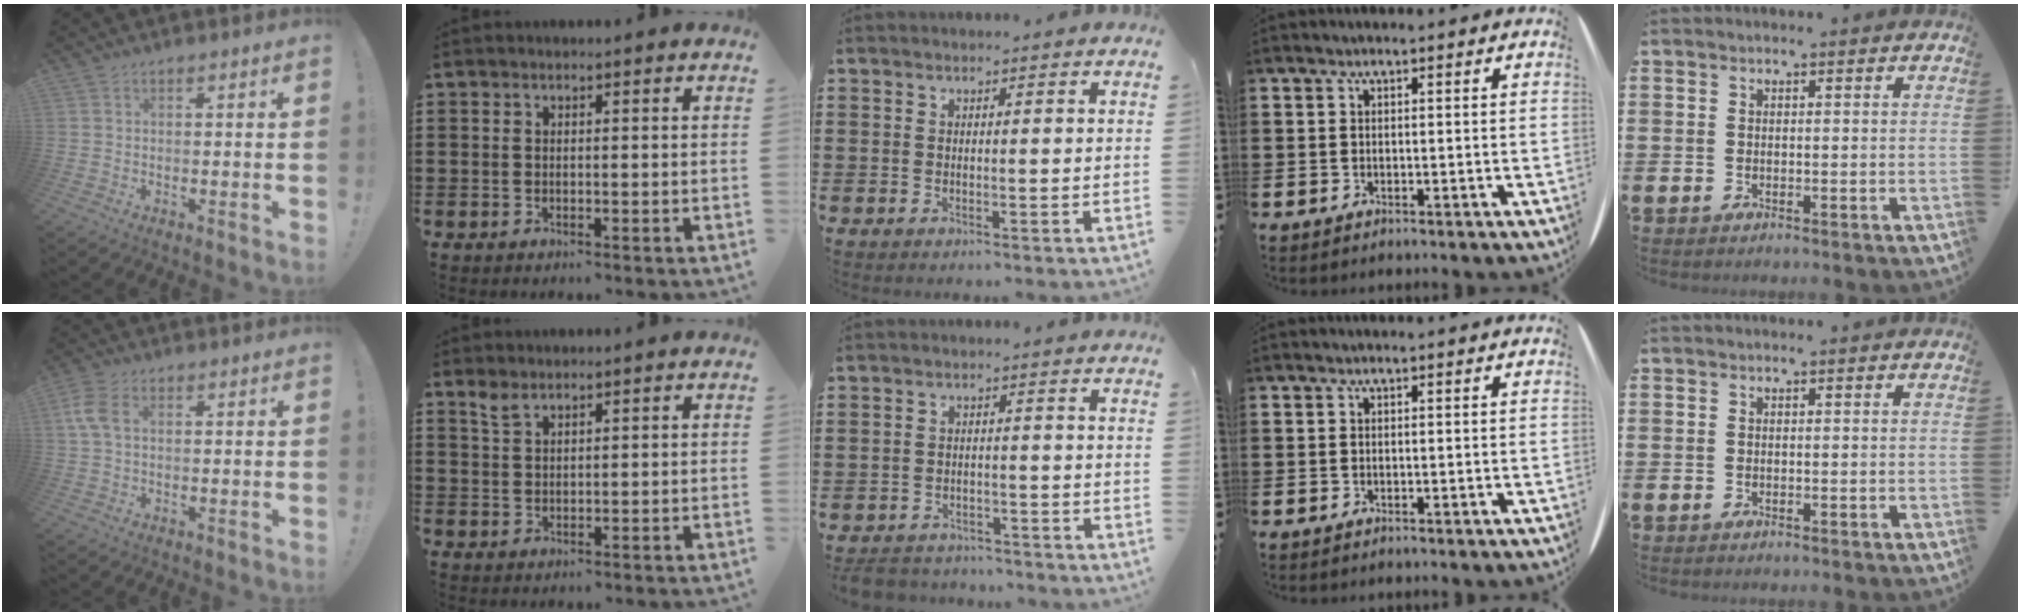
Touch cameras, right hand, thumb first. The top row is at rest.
{"thumb": {"total": 5.3, "force": [0.9, 3.0, 4.2], "torque": [-0.106, 0.005, 0.015]}, "index": {"total": 2.2, "force": [1.8, 0.7, 1.0], "torque": [-0.024, 0.001, 0.034]}, "middle": {"total": 3.2, "force": [-3.2, 0.6, 0.1], "torque": [-0.008, -0.001, -0.067]}}